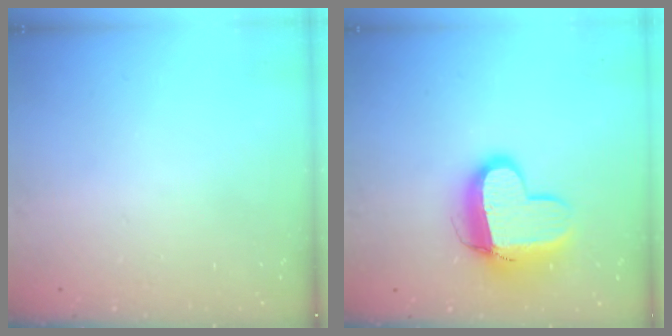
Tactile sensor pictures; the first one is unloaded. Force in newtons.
{"total": 12.9, "press": 12.8, "slide": 1.4}